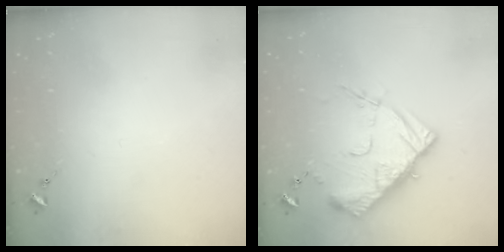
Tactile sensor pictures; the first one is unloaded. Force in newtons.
{"total": 14.8, "press": 14.7, "slide": 1.4}